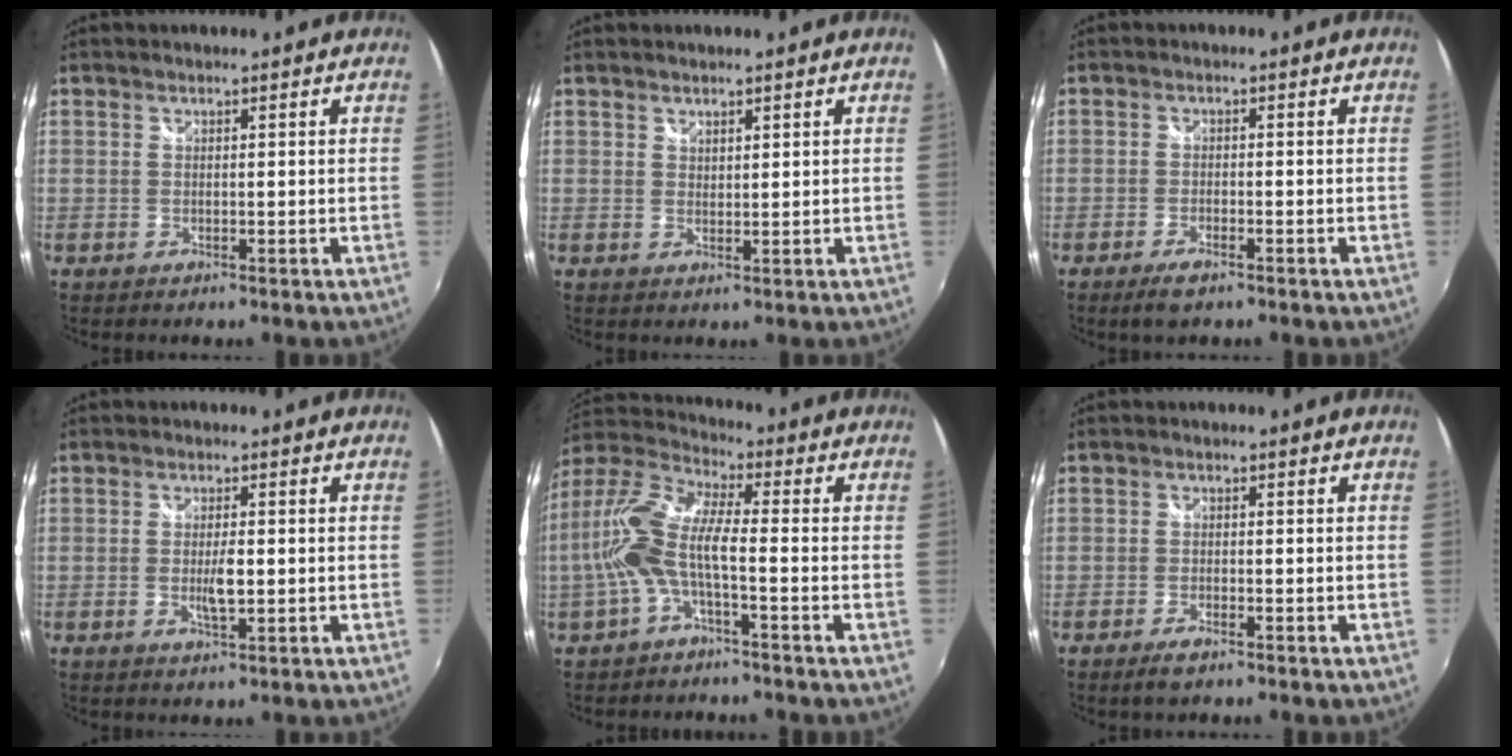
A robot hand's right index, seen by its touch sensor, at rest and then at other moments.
{"total": 1.3, "force": [1.1, 0.5, 0.1], "torque": [0.002, 0.000, 0.020]}
{"total": 3.6, "force": [-2.6, 1.1, 2.2], "torque": [-0.056, -0.006, -0.050]}
{"total": 3.5, "force": [-0.5, 1.1, 3.3], "torque": [-0.059, -0.005, -0.008]}
{"total": 10.8, "force": [-2.0, 2.7, 10.3], "torque": [-0.219, 0.008, -0.040]}
{"total": 2.7, "force": [-2.0, 0.8, 1.6], "torque": [-0.041, -0.005, -0.041]}